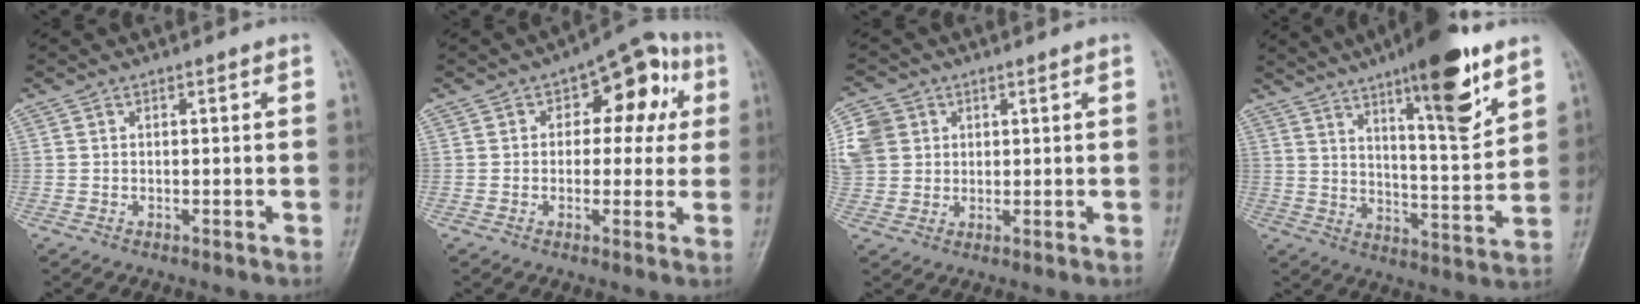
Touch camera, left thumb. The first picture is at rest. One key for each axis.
{"total": 11.1, "fx": 2.5, "fy": 6.8, "fz": 8.4, "tx": -0.050, "ty": 0.025, "tz": 0.022}
{"total": 9.8, "fx": 2.8, "fy": 8.5, "fz": 4.1, "tx": -0.088, "ty": 0.011, "tz": 0.055}
{"total": 17.5, "fx": 10.4, "fy": 4.0, "fz": 13.5, "tx": -0.179, "ty": -0.057, "tz": 0.163}